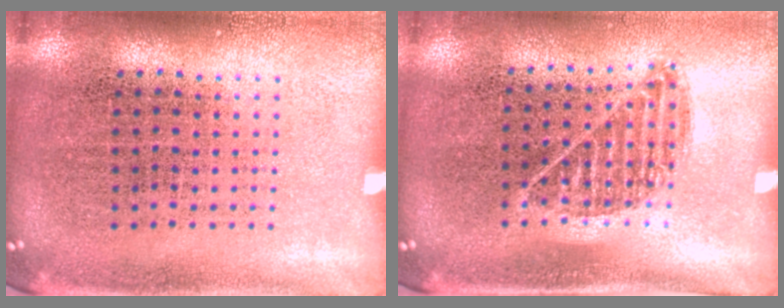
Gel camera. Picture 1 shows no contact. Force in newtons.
{"total": 0.9, "press": 0.8, "slide": 0.4}